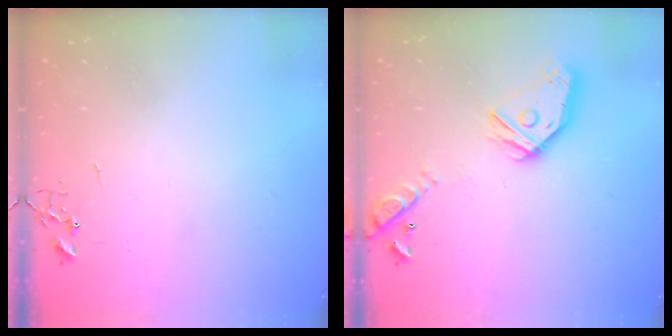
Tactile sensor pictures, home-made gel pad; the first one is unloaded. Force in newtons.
{"total": 18.0, "press": 17.8, "slide": 2.3}